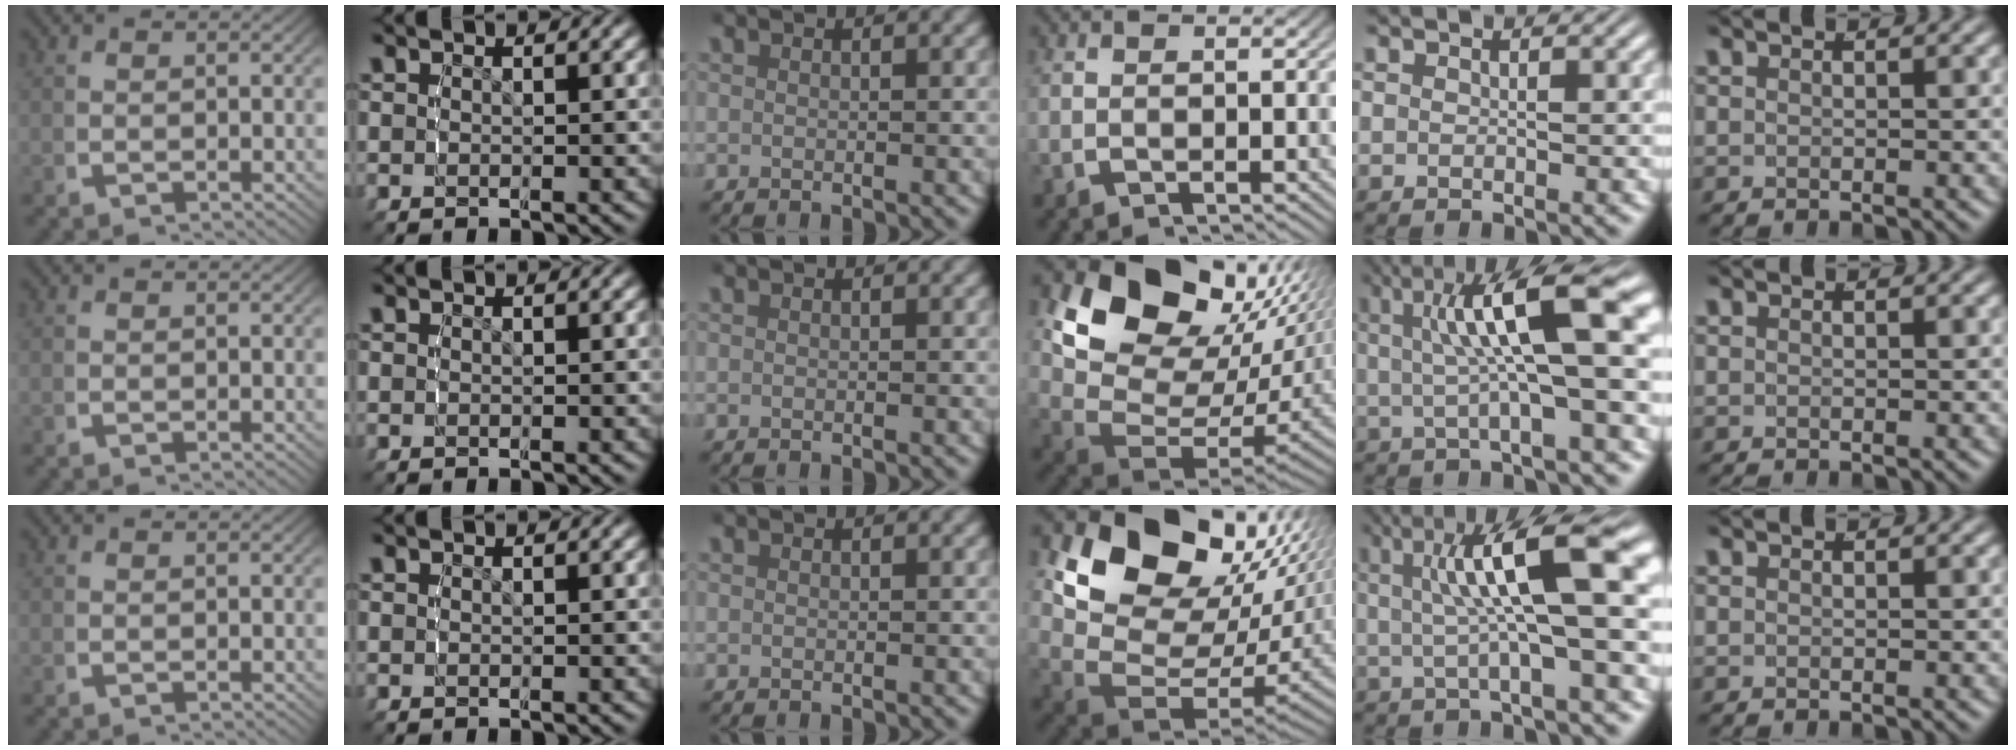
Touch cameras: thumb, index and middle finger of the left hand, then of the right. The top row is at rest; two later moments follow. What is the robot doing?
{"motion": "lift_and_place", "object": "lipstick"}